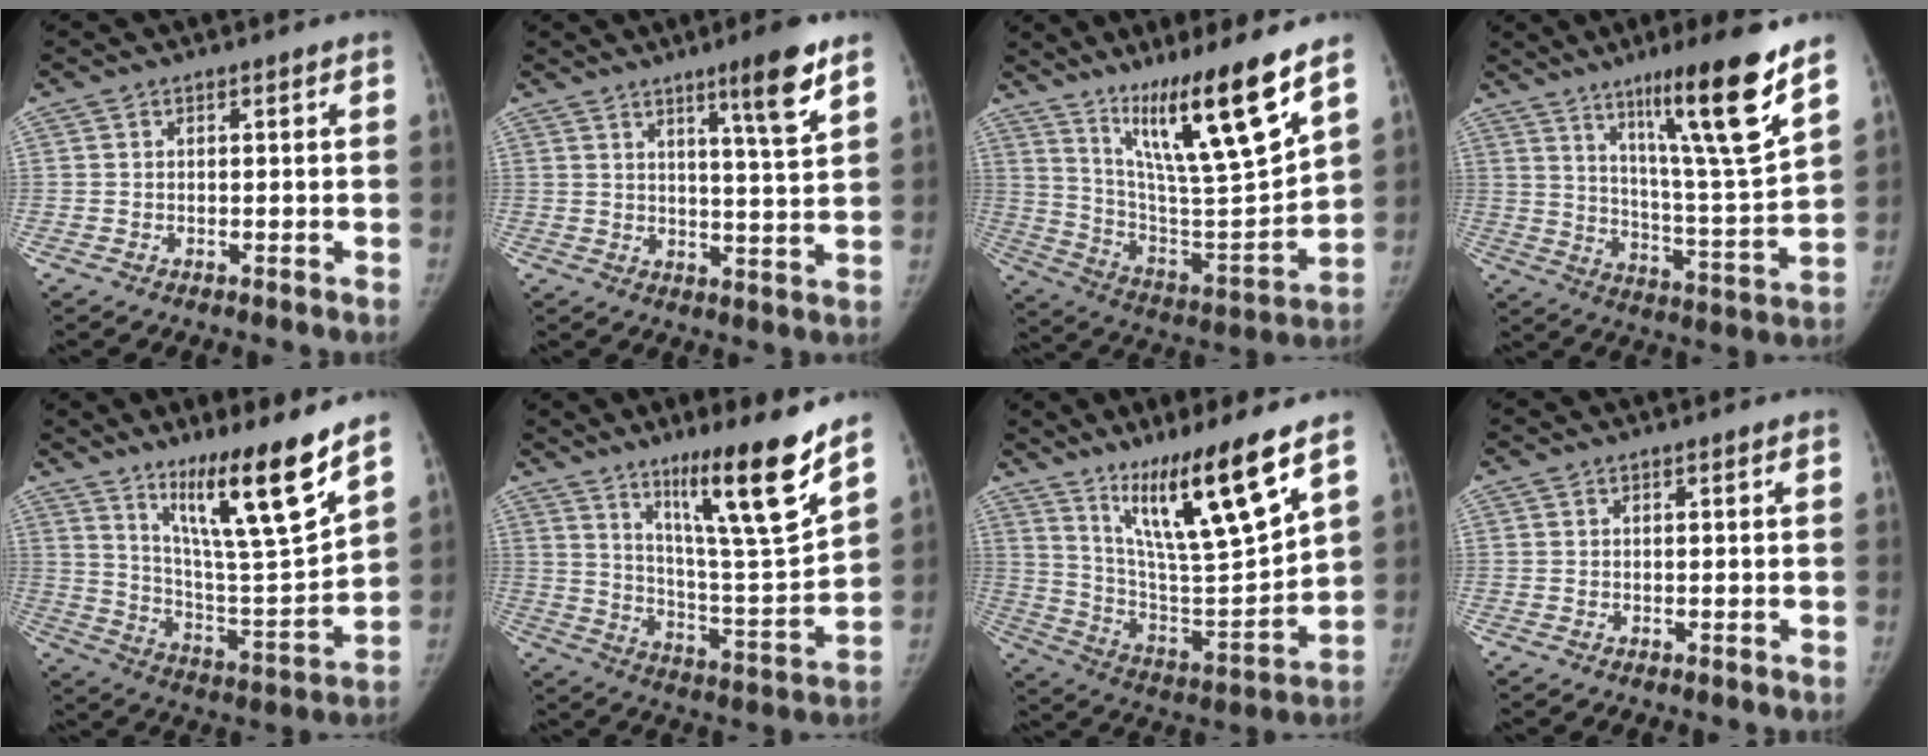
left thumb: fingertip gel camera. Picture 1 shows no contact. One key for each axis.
{"total": 9.3, "fx": 5.7, "fy": 0.4, "fz": 7.4, "tx": -0.107, "ty": -0.036, "tz": 0.085}
{"total": 22.3, "fx": 14.1, "fy": 2.5, "fz": 17.1, "tx": -0.259, "ty": -0.080, "tz": 0.251}
{"total": 20.6, "fx": 12.4, "fy": 1.5, "fz": 16.4, "tx": -0.230, "ty": -0.071, "tz": 0.202}
{"total": 18.9, "fx": 12.4, "fy": 1.8, "fz": 14.2, "tx": -0.203, "ty": -0.086, "tz": 0.217}
{"total": 19.0, "fx": 12.4, "fy": 1.6, "fz": 14.4, "tx": -0.199, "ty": -0.084, "tz": 0.207}
{"total": 20.5, "fx": 12.8, "fy": 2.4, "fz": 15.8, "tx": -0.242, "ty": -0.077, "tz": 0.232}
{"total": 0.0}